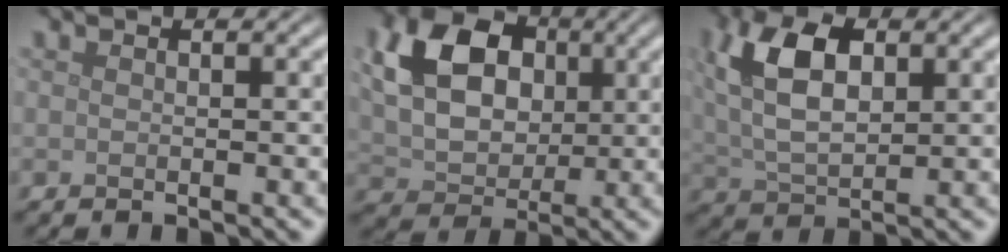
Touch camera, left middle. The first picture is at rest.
{"total": 11.0, "force": [2.8, 8.3, 6.7], "torque": [-0.136, 0.033, 0.044]}
{"total": 7.6, "force": [2.4, 4.2, 5.8], "torque": [-0.126, 0.012, 0.041]}